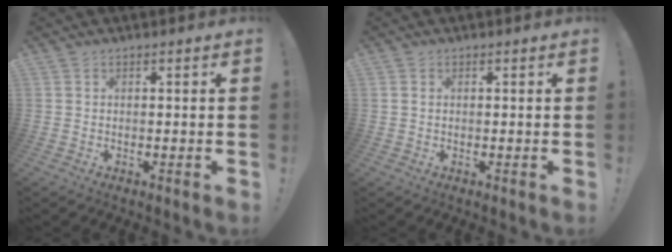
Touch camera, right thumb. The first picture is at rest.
{"total": 0.8, "force": [0.3, 0.6, 0.4], "torque": [-0.013, 0.005, 0.006]}